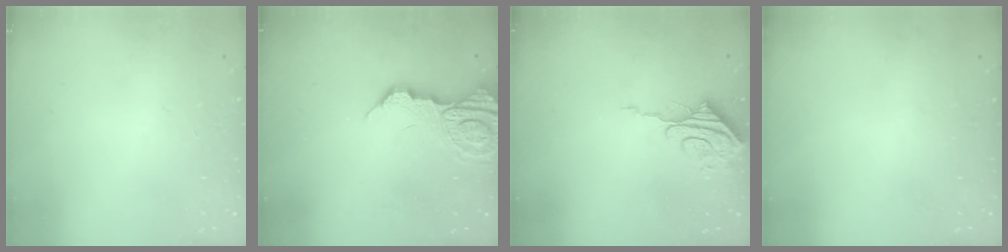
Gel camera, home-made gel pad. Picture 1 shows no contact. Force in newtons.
{"total": 12.2, "press": 12.1, "slide": 1.3}
{"total": 8.4, "press": 8.3, "slide": 0.8}
{"total": 0.0}